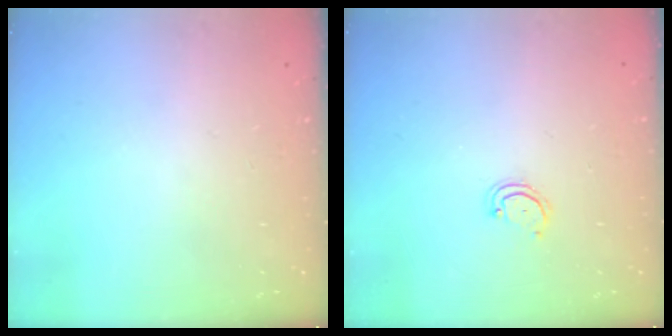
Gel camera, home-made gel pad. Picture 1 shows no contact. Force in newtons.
{"total": 3.2, "press": 3.2, "slide": 0.2}